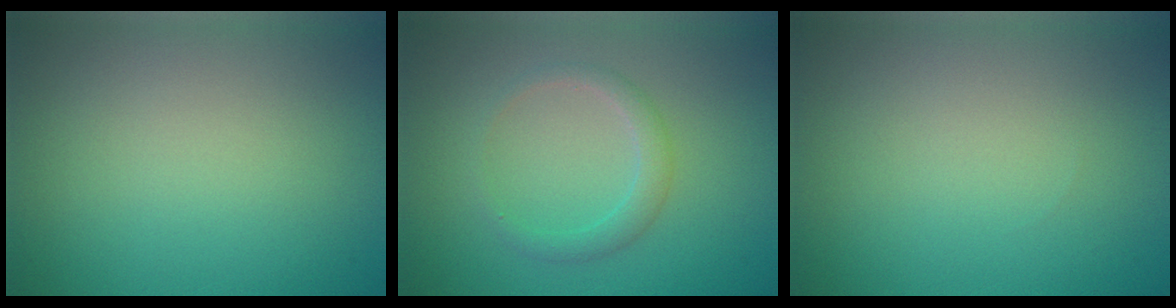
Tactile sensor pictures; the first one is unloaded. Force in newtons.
{"total": 1.8, "press": 1.8, "slide": 0.0}
{"total": 0.0}